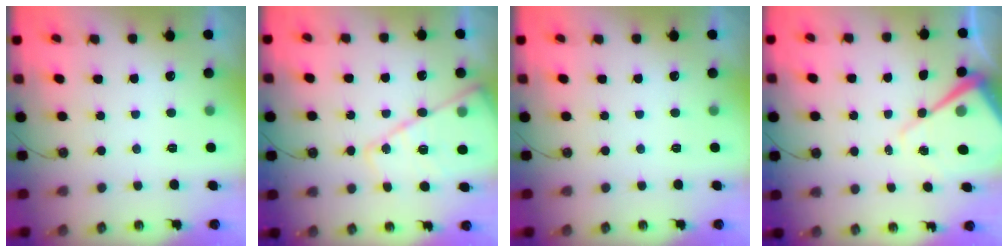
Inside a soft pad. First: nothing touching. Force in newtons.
{"total": 16.9, "press": 16.8, "slide": 1.6}
{"total": 0.0}
{"total": 10.6, "press": 10.6, "slide": 0.9}